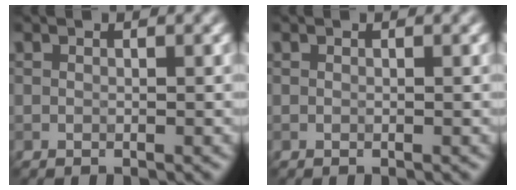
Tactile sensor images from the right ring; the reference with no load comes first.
{"total": 0.0}